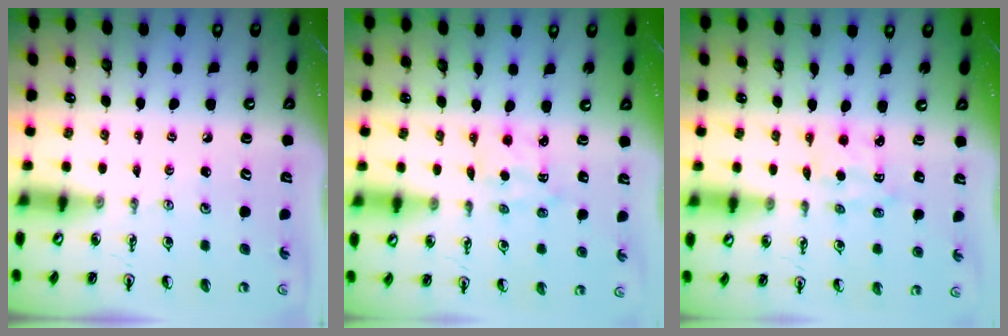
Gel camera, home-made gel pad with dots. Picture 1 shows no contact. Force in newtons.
{"total": 1.6, "press": 1.5, "slide": 0.7}
{"total": 1.6, "press": 1.5, "slide": 0.7}